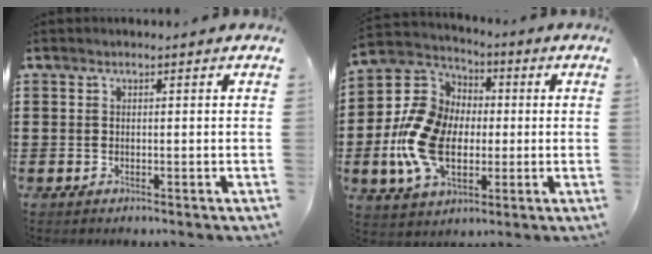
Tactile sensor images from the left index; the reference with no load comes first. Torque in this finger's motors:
{"motor_torque": [1.27, 0.87, 1.05, 0.21]}